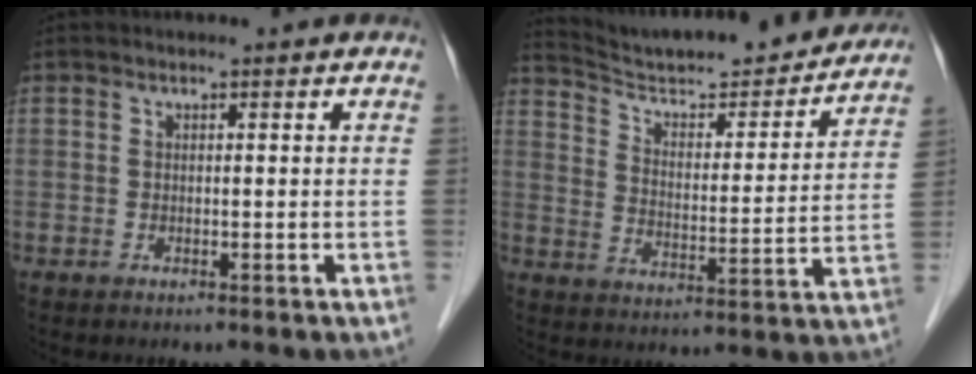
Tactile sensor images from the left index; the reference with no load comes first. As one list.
[{"total": 21.3, "force": [20.0, 2.6, 7.0], "torque": [-0.107, -0.026, 0.281]}]